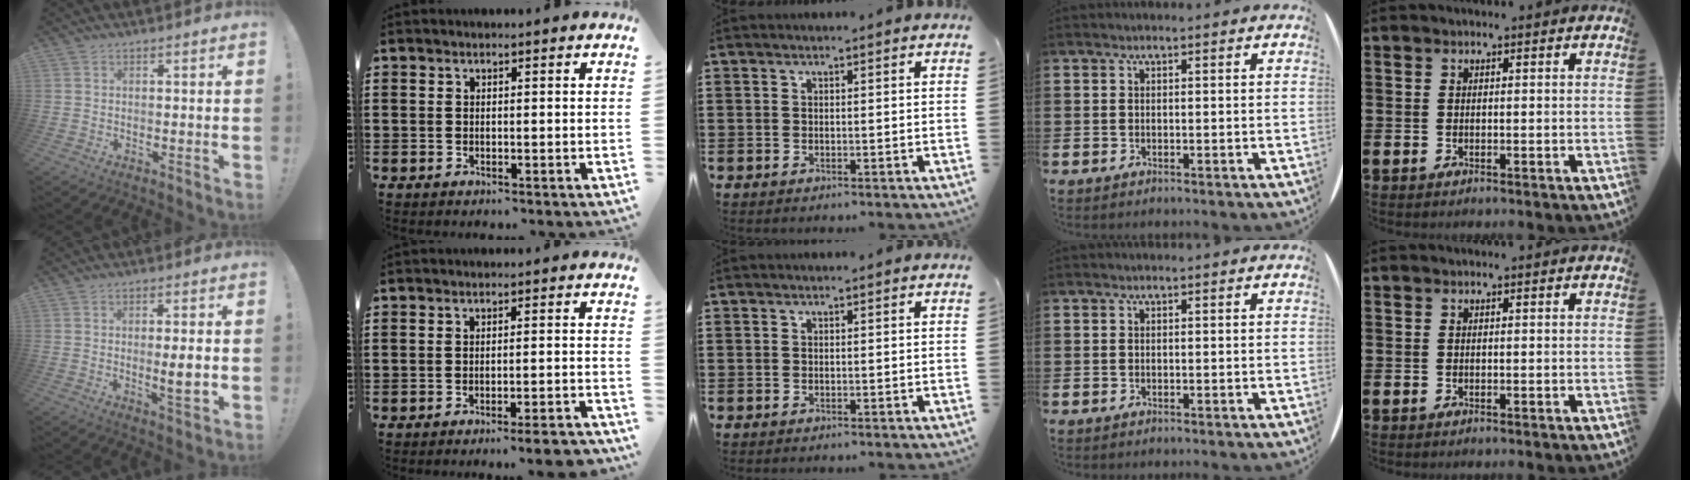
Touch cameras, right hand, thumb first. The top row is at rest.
{"thumb": {"total": 5.9, "force": [-0.2, 0.9, 5.8], "torque": [-0.081, -0.010, -0.006]}, "index": {"total": 3.4, "force": [-2.8, -0.3, 2.0], "torque": [-0.031, -0.009, -0.051]}}